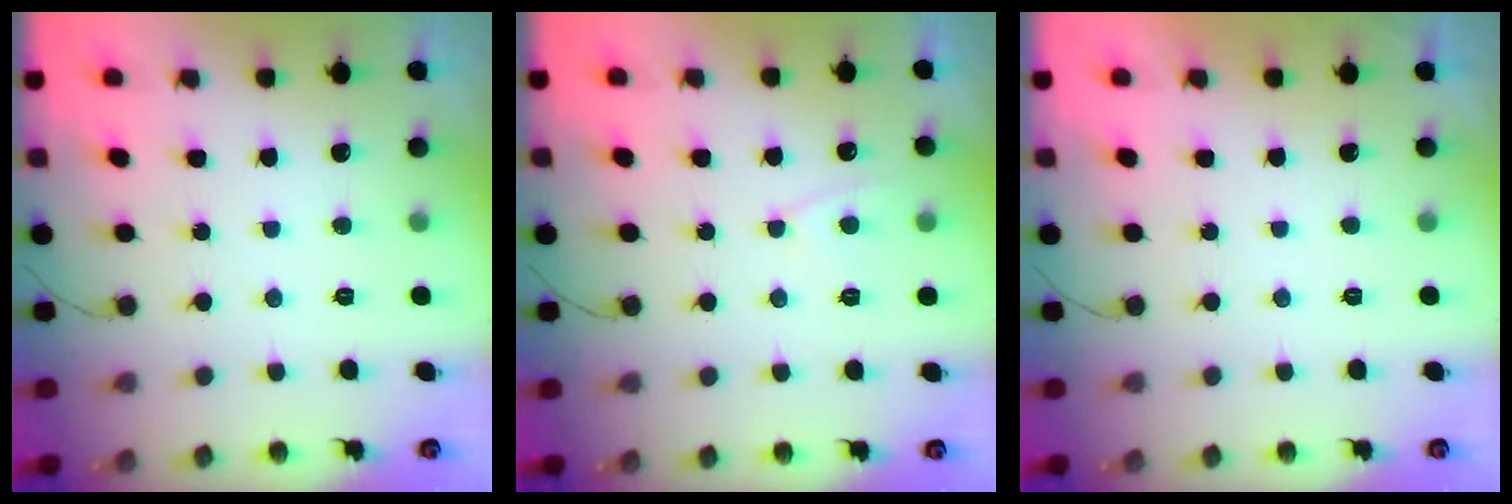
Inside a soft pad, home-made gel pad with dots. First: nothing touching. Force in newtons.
{"total": 3.3, "press": 3.3, "slide": 0.3}
{"total": 2.2, "press": 2.1, "slide": 0.3}